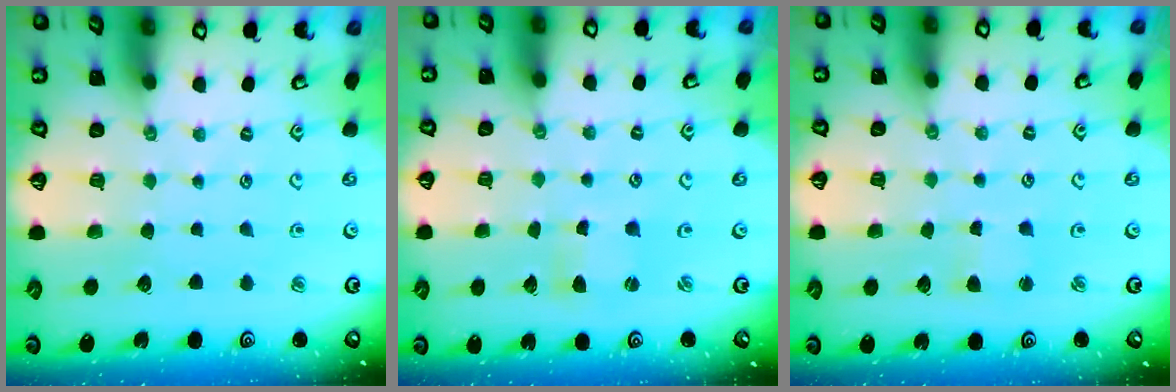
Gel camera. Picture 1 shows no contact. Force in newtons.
{"total": 1.5, "press": 1.4, "slide": 0.3}
{"total": 2.2, "press": 2.2, "slide": 0.2}